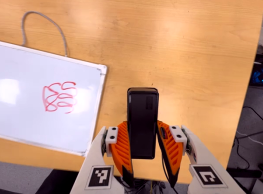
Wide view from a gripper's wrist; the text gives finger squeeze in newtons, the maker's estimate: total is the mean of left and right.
{"total": 4.2, "left": 2.7, "right": 5.7}